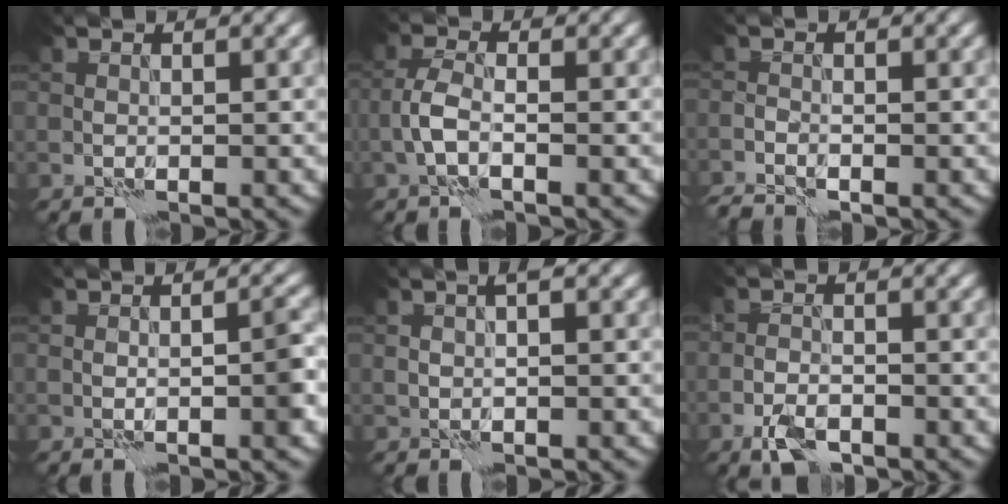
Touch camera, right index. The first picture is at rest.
{"total": 2.0, "force": [-0.9, 0.6, 1.7], "torque": [-0.039, 0.007, -0.025]}
{"total": 2.0, "force": [-1.7, 0.4, 1.0], "torque": [-0.031, -0.004, -0.041]}
{"total": 2.0, "force": [-0.2, 0.3, 1.9], "torque": [-0.031, 0.004, -0.005]}
{"total": 1.1, "force": [0.2, 0.1, 1.1], "torque": [-0.017, 0.010, 0.004]}
{"total": 3.2, "force": [-2.1, 1.4, 1.9], "torque": [-0.039, -0.001, -0.047]}